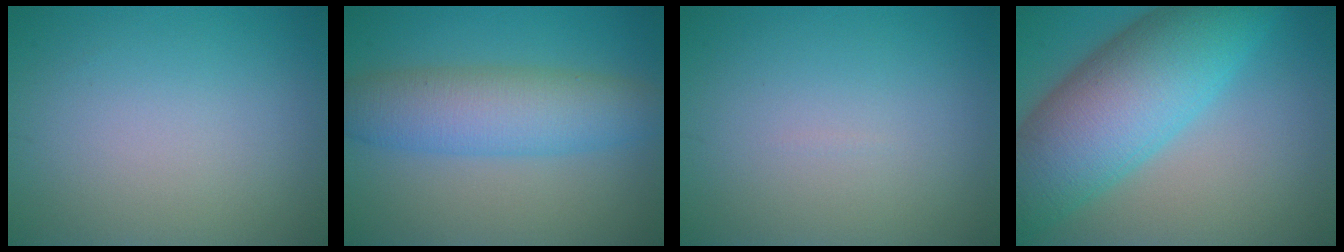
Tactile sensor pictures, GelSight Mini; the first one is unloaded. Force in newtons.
{"total": 6.4, "press": 6.4, "slide": 0.1}
{"total": 0.0}
{"total": 11.9, "press": 11.9, "slide": 0.3}